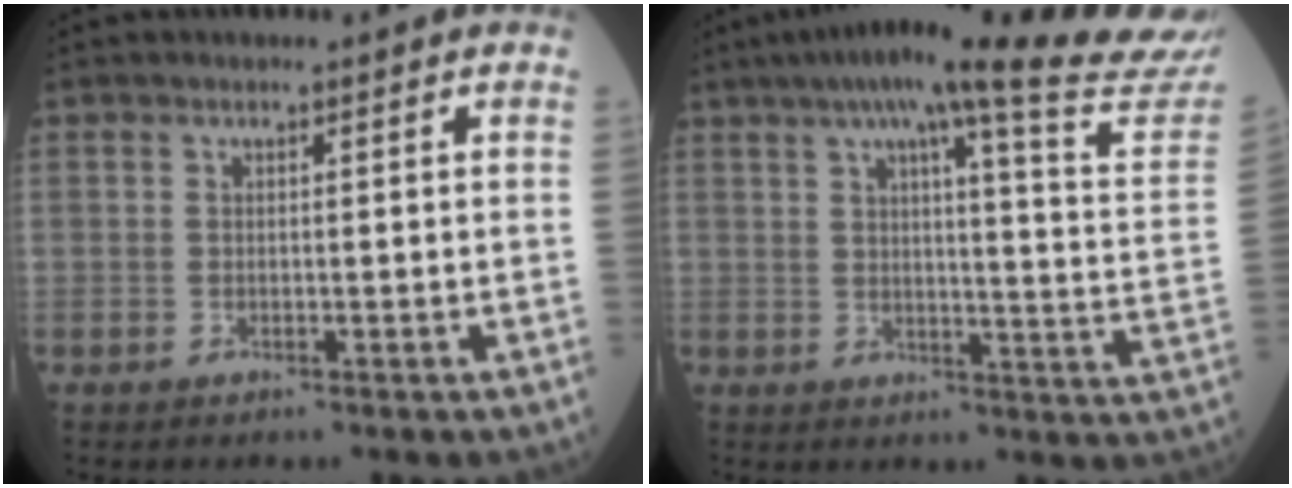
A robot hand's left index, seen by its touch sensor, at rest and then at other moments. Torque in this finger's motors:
{"motor_torque": [1.02, -1.11, 0.76, 0.17]}